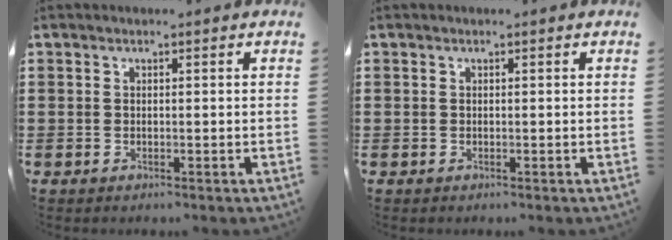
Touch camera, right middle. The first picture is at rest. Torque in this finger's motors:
{"motor_torque": [0.33, -0.30, 0.00, -0.01]}